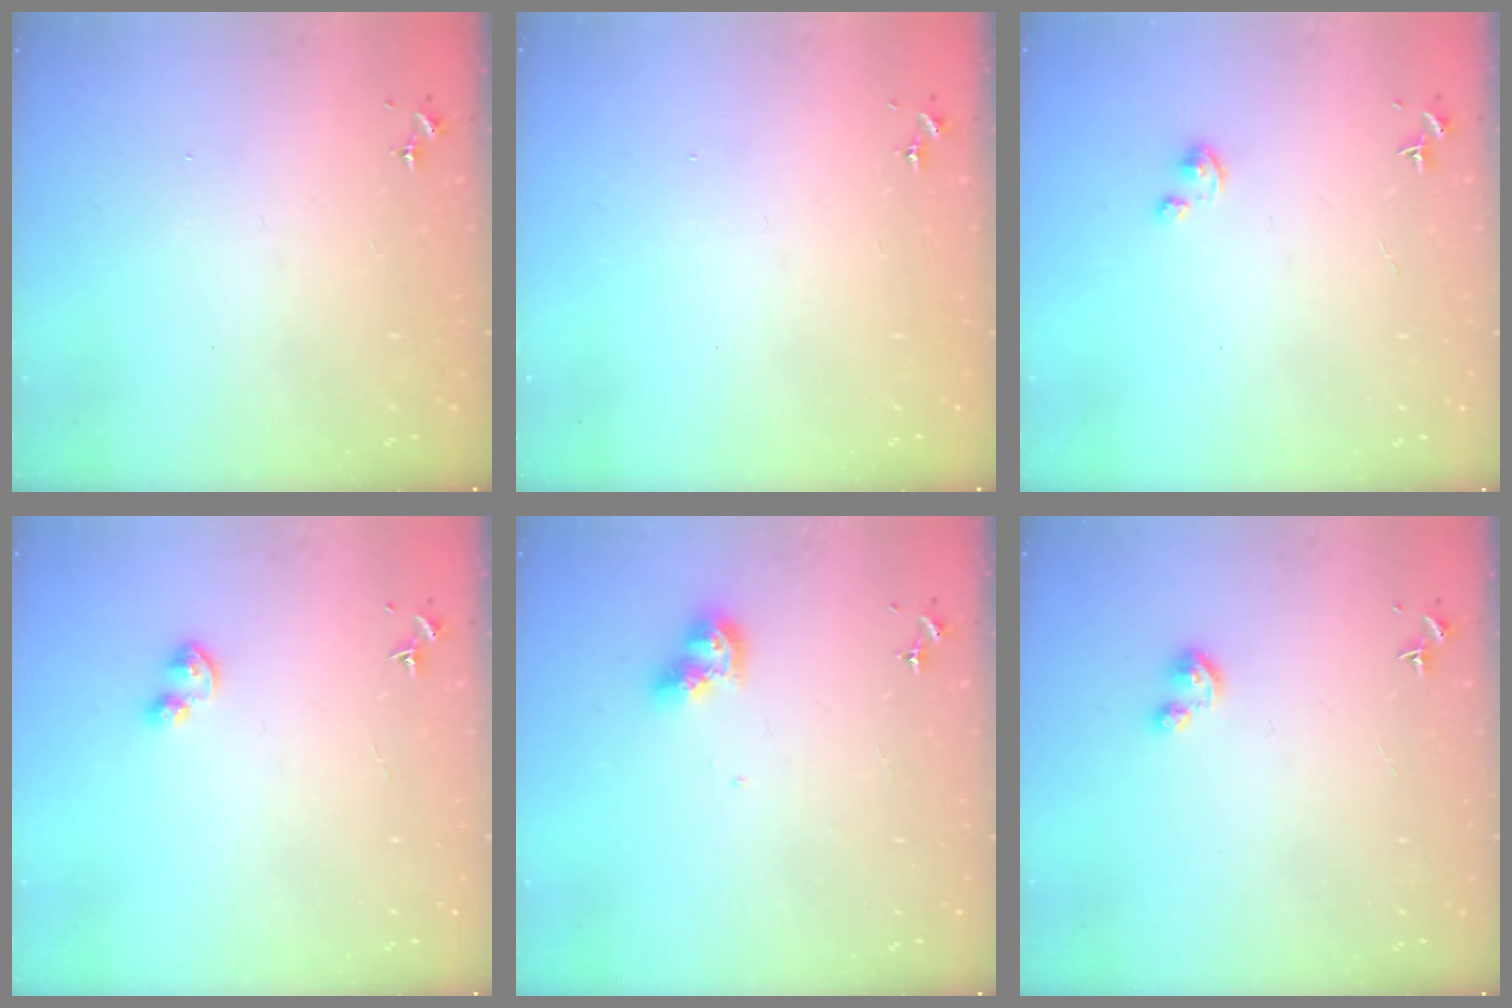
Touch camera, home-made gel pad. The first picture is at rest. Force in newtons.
{"total": 0.0}
{"total": 2.6, "press": 2.6, "slide": 0.2}
{"total": 4.8, "press": 4.8, "slide": 0.5}
{"total": 9.8, "press": 9.7, "slide": 1.0}
{"total": 3.6, "press": 3.5, "slide": 0.5}